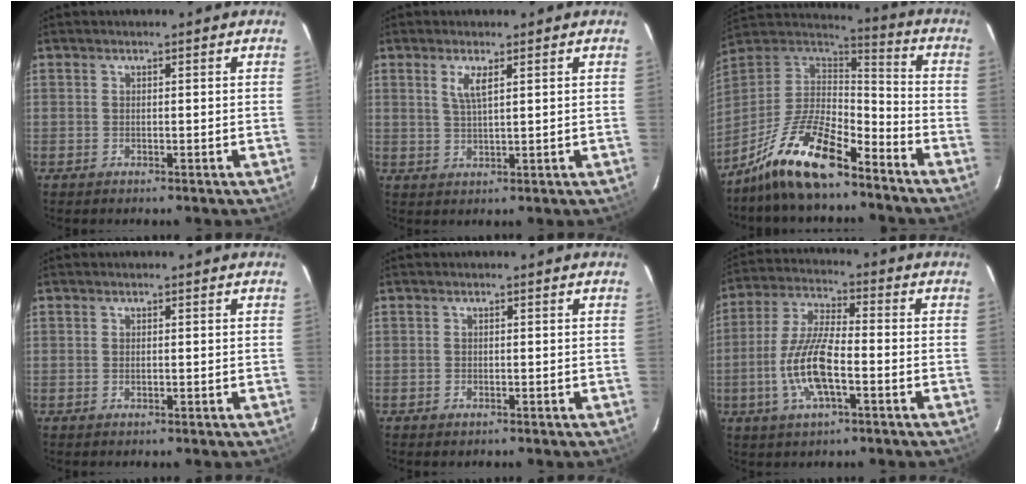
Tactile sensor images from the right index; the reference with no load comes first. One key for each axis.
{"total": 3.3, "fx": 1.6, "fy": 0.6, "fz": 2.9, "tx": -0.057, "ty": -0.001, "tz": 0.031}
{"total": 17.2, "fx": -12.2, "fy": 5.4, "fz": 11.0, "tx": -0.230, "ty": -0.004, "tz": -0.227}
{"total": 0.5, "fx": -0.1, "fy": 0.3, "fz": 0.4, "tx": -0.007, "ty": -0.001, "tz": -0.002}
{"total": 0.9, "fx": -0.6, "fy": 0.6, "fz": 0.2, "tx": -0.004, "ty": 0.000, "tz": -0.010}
{"total": 12.0, "fx": -3.9, "fy": 3.6, "fz": 10.8, "tx": -0.230, "ty": -0.001, "tz": -0.076}